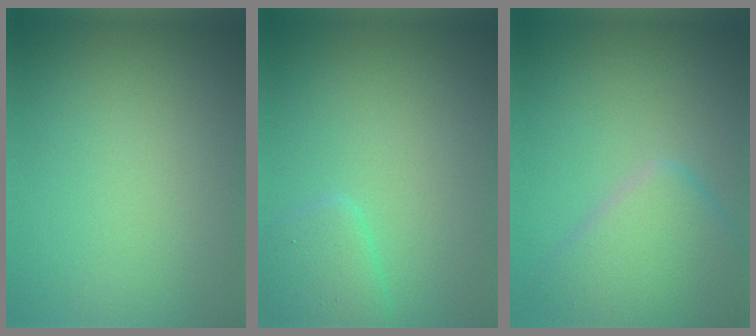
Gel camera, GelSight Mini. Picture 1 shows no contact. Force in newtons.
{"total": 1.9, "press": 1.9, "slide": 0.2}
{"total": 4.8, "press": 4.8, "slide": 0.2}